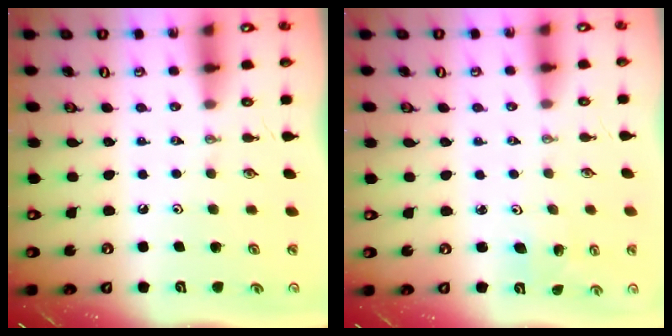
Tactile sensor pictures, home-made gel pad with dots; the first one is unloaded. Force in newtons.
{"total": 2.4, "press": 2.4, "slide": 0.1}